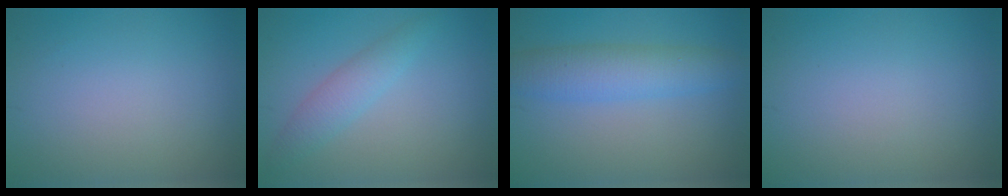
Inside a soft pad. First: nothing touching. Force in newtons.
{"total": 2.5, "press": 2.5, "slide": 0.1}
{"total": 4.5, "press": 4.5, "slide": 0.1}
{"total": 0.0}